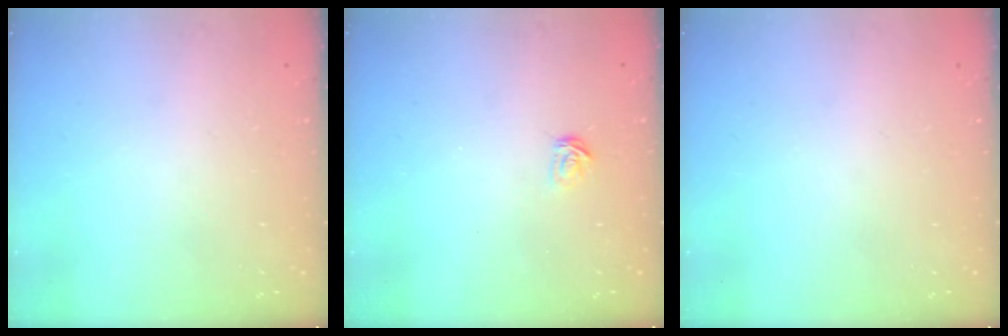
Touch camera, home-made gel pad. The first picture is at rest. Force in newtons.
{"total": 3.2, "press": 3.2, "slide": 0.2}
{"total": 0.0}